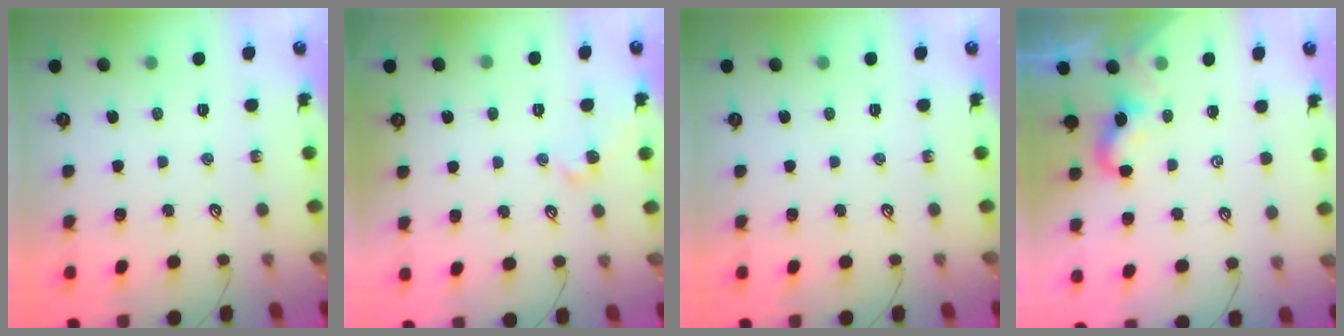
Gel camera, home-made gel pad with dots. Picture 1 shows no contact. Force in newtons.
{"total": 2.0, "press": 1.9, "slide": 0.6}
{"total": 0.0}
{"total": 1.2, "press": 1.2, "slide": 0.2}